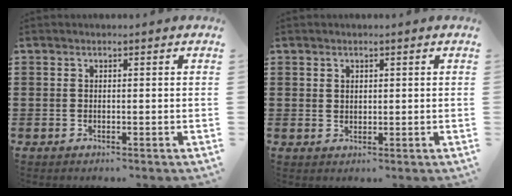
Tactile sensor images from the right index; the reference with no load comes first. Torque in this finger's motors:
{"motor_torque": [-0.76, 1.28, -0.05, -0.01]}